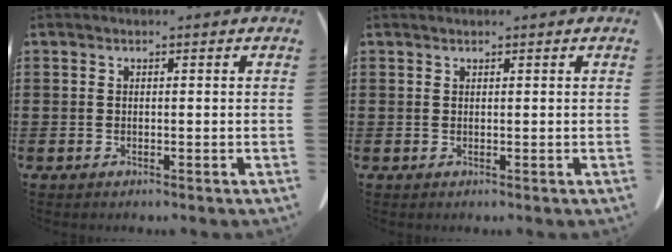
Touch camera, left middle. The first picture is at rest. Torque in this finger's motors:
{"motor_torque": [0.31, 0.30, 0.00, 0.01]}